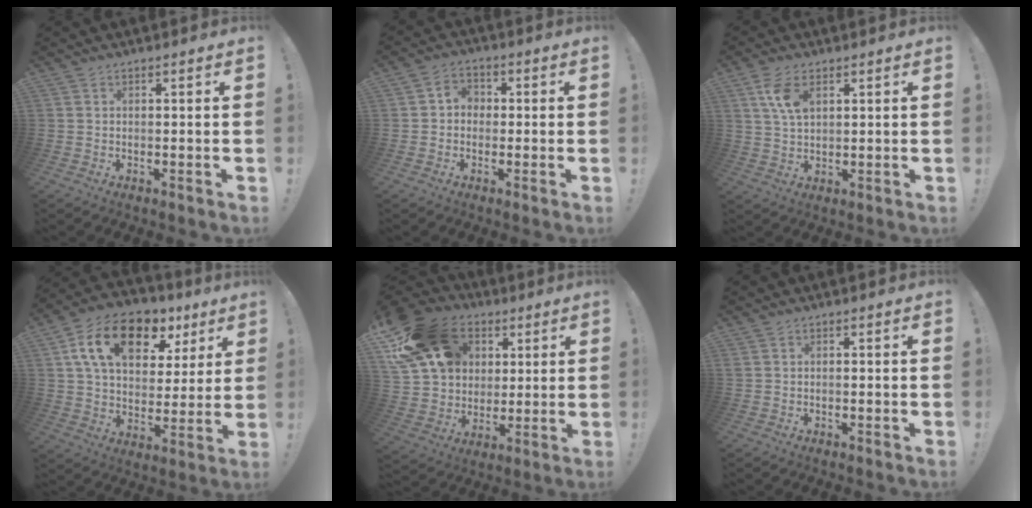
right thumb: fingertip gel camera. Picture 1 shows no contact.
{"total": 4.4, "force": [-0.6, 3.8, 2.1], "torque": [-0.043, 0.014, -0.010]}
{"total": 7.5, "force": [3.3, 3.8, 5.5], "torque": [-0.110, -0.007, 0.061]}
{"total": 18.2, "force": [8.7, 11.0, 11.6], "torque": [-0.193, -0.030, 0.156]}
{"total": 21.5, "force": [9.0, 16.2, 10.9], "torque": [-0.175, -0.026, 0.196]}
{"total": 0.6, "force": [-0.4, 0.2, 0.5], "torque": [-0.017, 0.006, -0.005]}